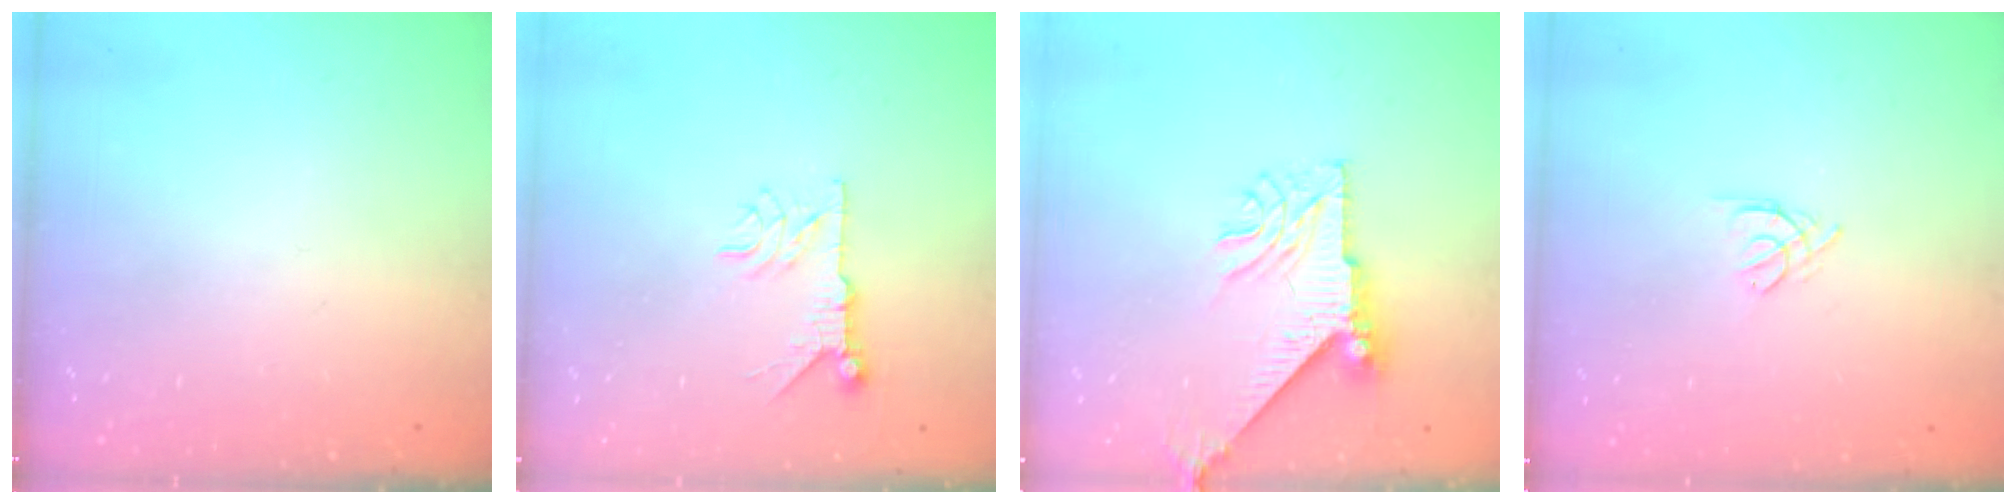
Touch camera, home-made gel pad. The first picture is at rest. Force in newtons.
{"total": 7.3, "press": 7.3, "slide": 0.7}
{"total": 10.3, "press": 10.2, "slide": 1.3}
{"total": 3.0, "press": 2.9, "slide": 0.7}